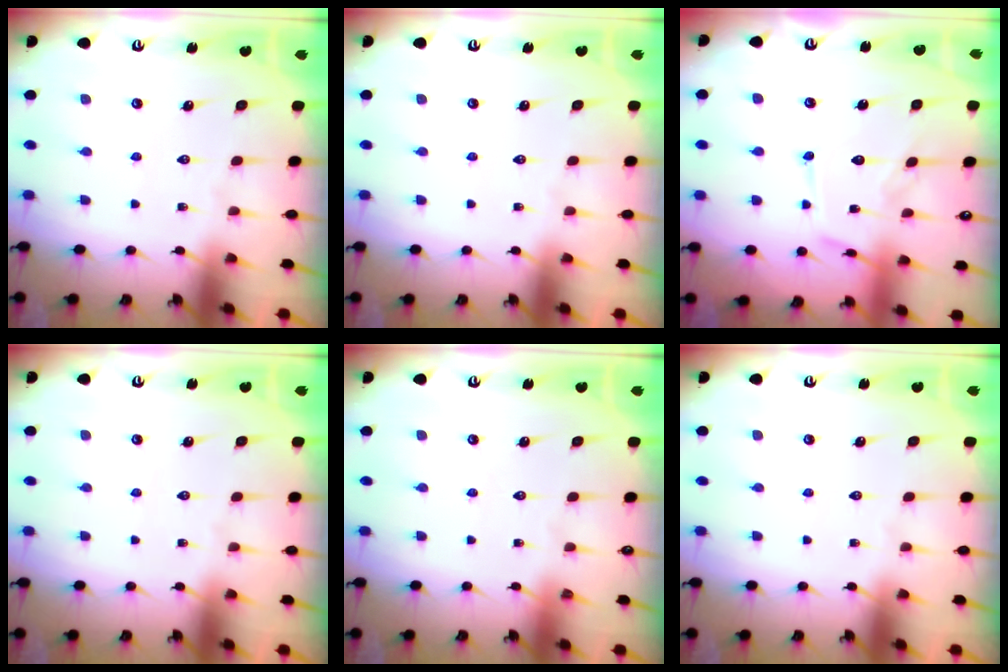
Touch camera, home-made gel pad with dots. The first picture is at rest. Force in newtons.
{"total": 0.0}
{"total": 11.9, "press": 11.9, "slide": 0.3}
{"total": 0.0}
{"total": 0.0}
{"total": 0.0}